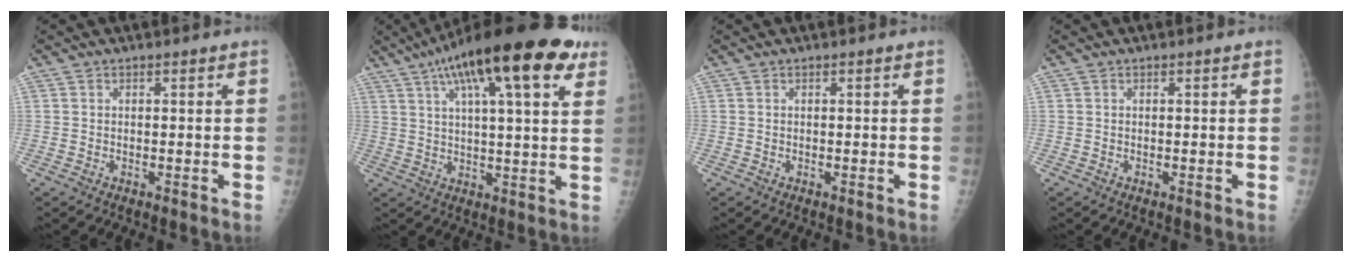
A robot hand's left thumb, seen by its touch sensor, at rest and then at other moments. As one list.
[{"total": 21.9, "force": [11.8, 5.4, 17.6], "torque": [-0.269, 0.001, 0.175]}, {"total": 0.0}, {"total": 0.0}]